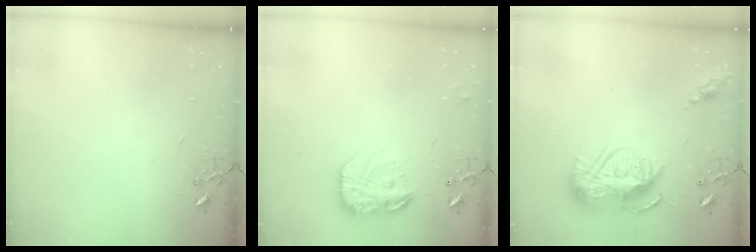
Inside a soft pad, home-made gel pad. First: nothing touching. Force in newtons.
{"total": 17.3, "press": 17.2, "slide": 1.2}
{"total": 15.8, "press": 15.8, "slide": 1.4}